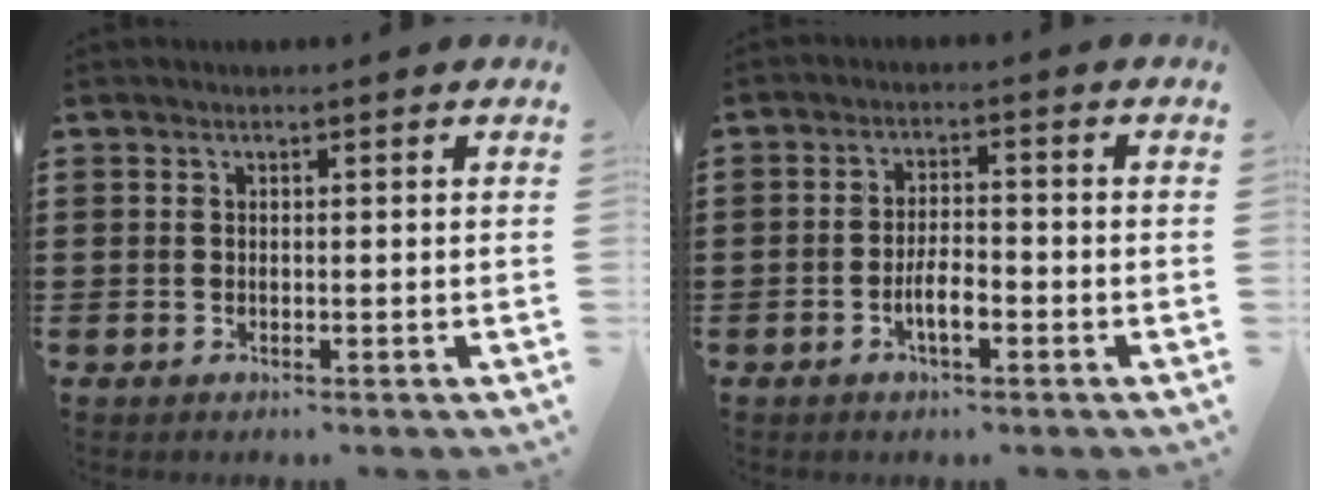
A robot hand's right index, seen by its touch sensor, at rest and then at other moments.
{"total": 4.2, "force": [-1.9, 1.4, 3.4], "torque": [-0.065, 0.004, -0.035]}